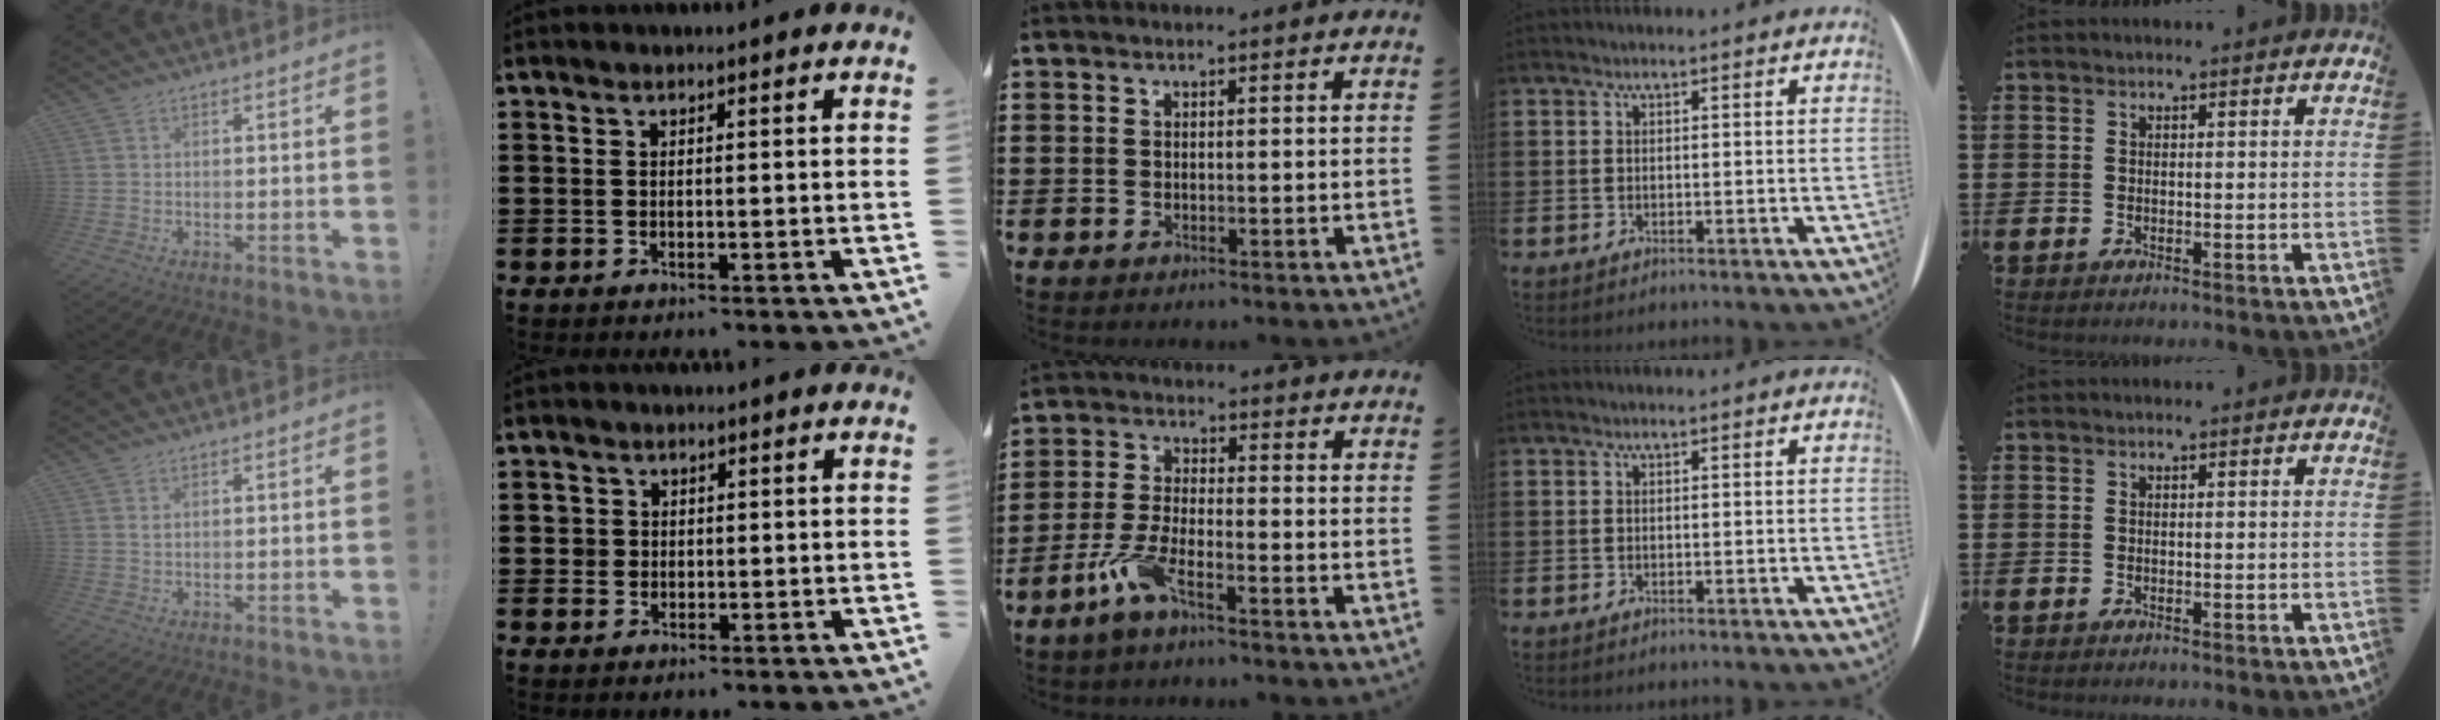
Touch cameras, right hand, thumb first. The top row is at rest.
{"thumb": {"total": 1.3, "force": [0.7, 0.3, 1.0], "torque": [-0.015, -0.001, 0.011]}, "index": {"total": 1.6, "force": [0.2, 1.5, 0.3], "torque": [-0.011, 0.008, 0.002]}, "middle": {"total": 6.0, "force": [-4.1, 1.1, 4.3], "torque": [-0.103, -0.008, -0.079]}}